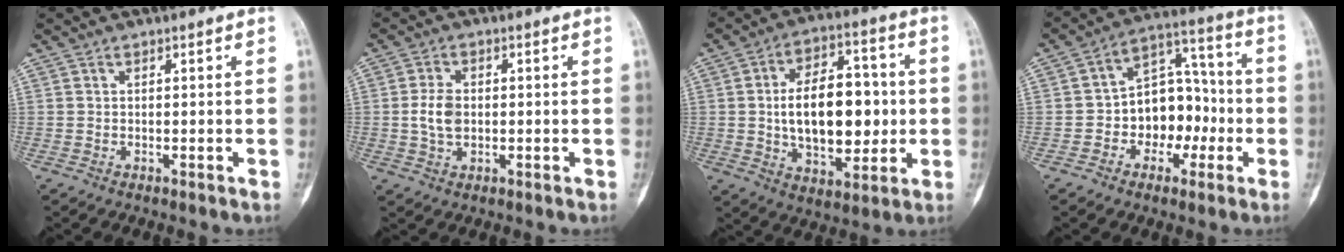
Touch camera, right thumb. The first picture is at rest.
{"total": 5.0, "force": [-0.1, 3.3, 3.7], "torque": [-0.065, 0.004, -0.004]}
{"total": 18.3, "force": [-0.1, 10.5, 14.9], "torque": [-0.199, 0.017, 0.004]}
{"total": 12.6, "force": [-2.7, 9.1, 8.3], "torque": [-0.076, 0.053, -0.051]}